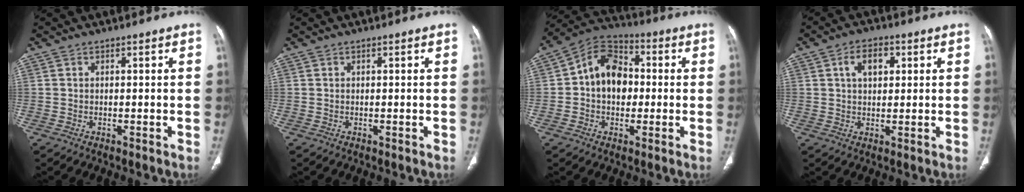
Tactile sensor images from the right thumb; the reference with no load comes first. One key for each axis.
{"total": 0.0}
{"total": 11.6, "fx": 0.3, "fy": 8.6, "fz": 7.8, "tx": -0.098, "ty": 0.028, "tz": -0.009}
{"total": 5.7, "fx": 1.8, "fy": 3.5, "fz": 4.1, "tx": -0.055, "ty": 0.003, "tz": 0.026}